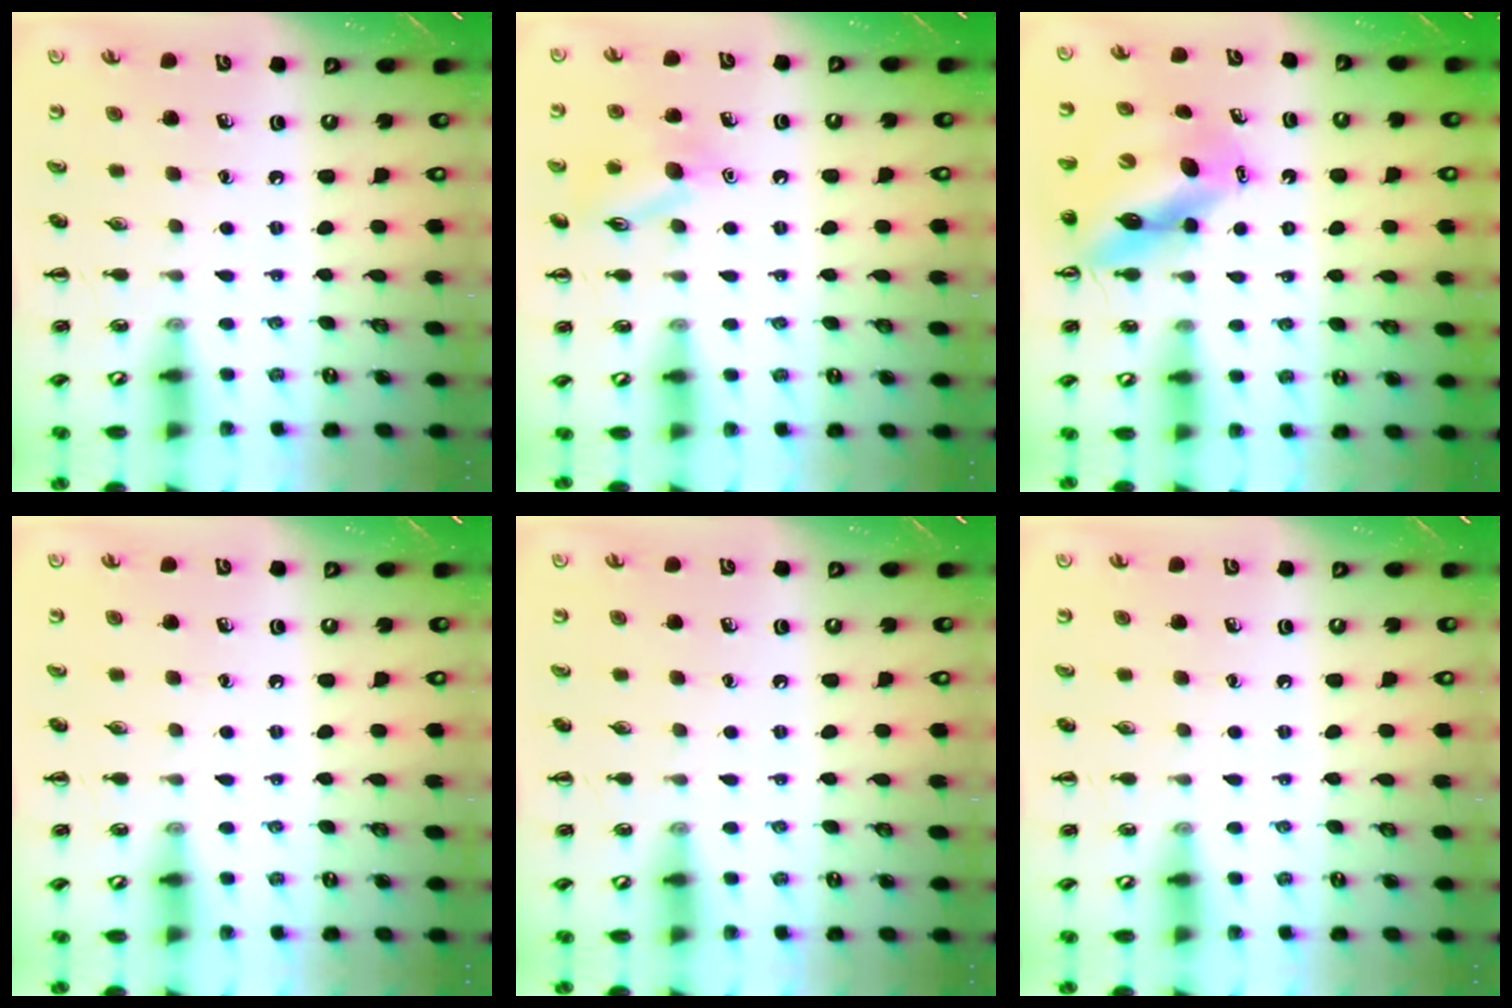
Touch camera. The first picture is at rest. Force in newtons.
{"total": 10.8, "press": 10.7, "slide": 0.6}
{"total": 11.6, "press": 10.9, "slide": 3.8}
{"total": 0.0}
{"total": 0.0}
{"total": 0.0}